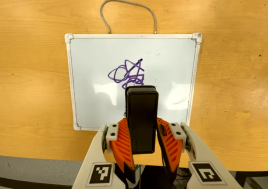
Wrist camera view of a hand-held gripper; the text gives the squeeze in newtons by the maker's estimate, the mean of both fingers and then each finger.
{"total": 5.2, "left": 4.3, "right": 6.2}